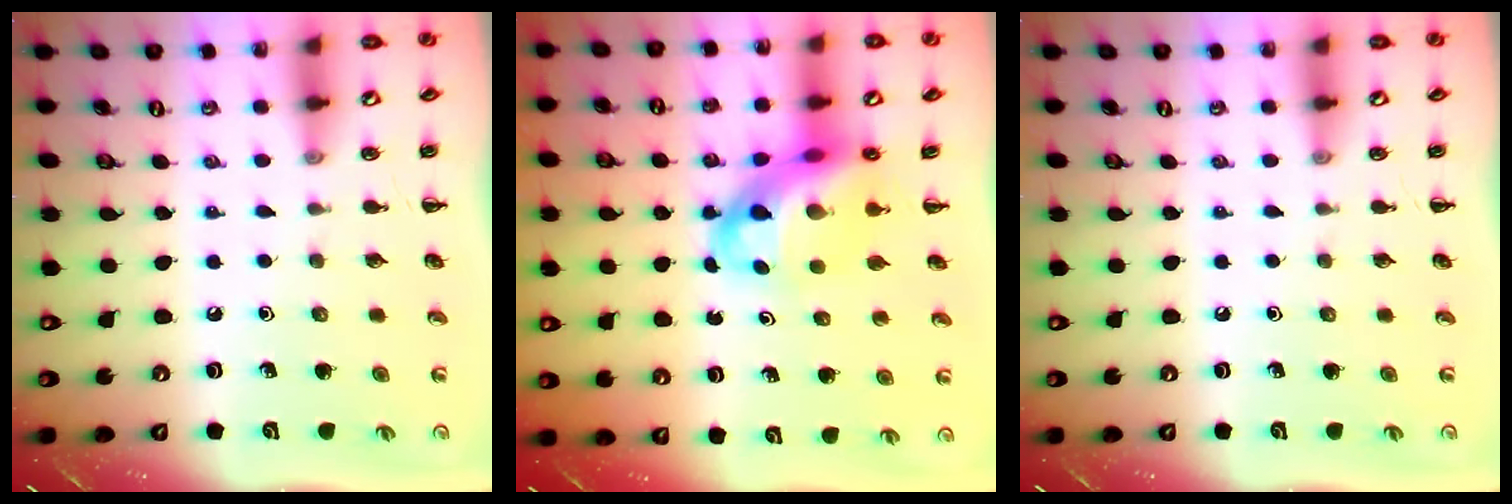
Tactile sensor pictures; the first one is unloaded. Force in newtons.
{"total": 11.9, "press": 11.5, "slide": 3.1}
{"total": 0.0}